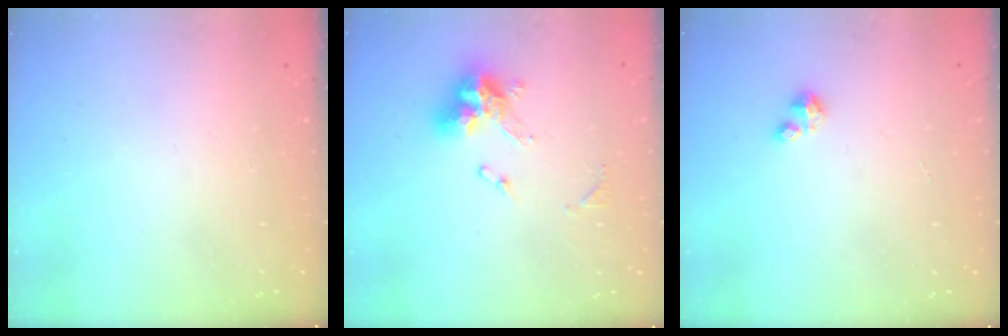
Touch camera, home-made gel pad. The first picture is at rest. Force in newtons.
{"total": 11.0, "press": 10.9, "slide": 0.8}
{"total": 0.9, "press": 0.9, "slide": 0.2}